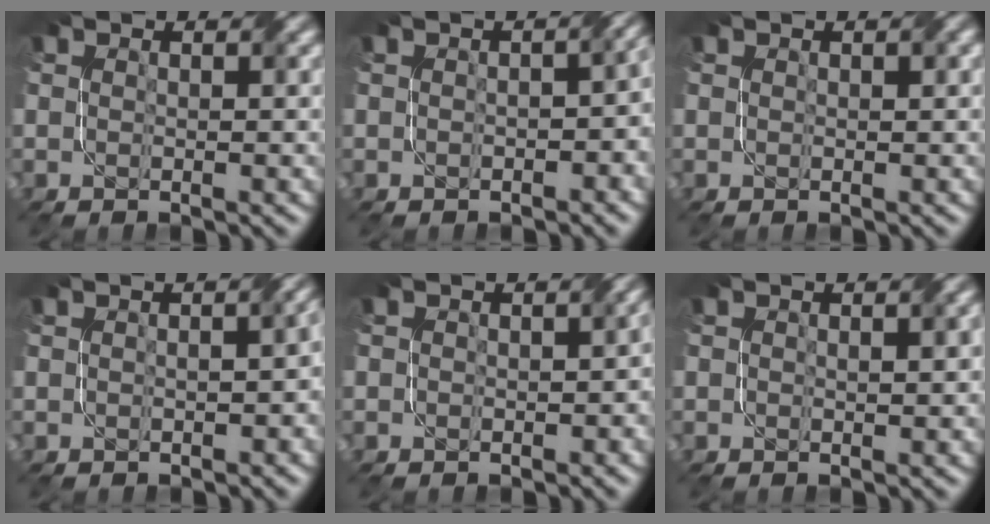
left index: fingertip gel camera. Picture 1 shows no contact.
{"total": 4.2, "force": [-0.5, 2.3, 3.5], "torque": [-0.020, -0.002, 0.003]}
{"total": 0.5, "force": [0.3, 0.2, 0.4], "torque": [-0.007, 0.003, 0.005]}
{"total": 3.1, "force": [-0.2, 1.5, 2.7], "torque": [-0.018, 0.000, 0.009]}
{"total": 2.7, "force": [0.1, 1.9, 1.9], "torque": [-0.012, -0.003, -0.001]}
{"total": 1.4, "force": [0.1, 0.6, 1.2], "torque": [-0.016, 0.003, 0.003]}